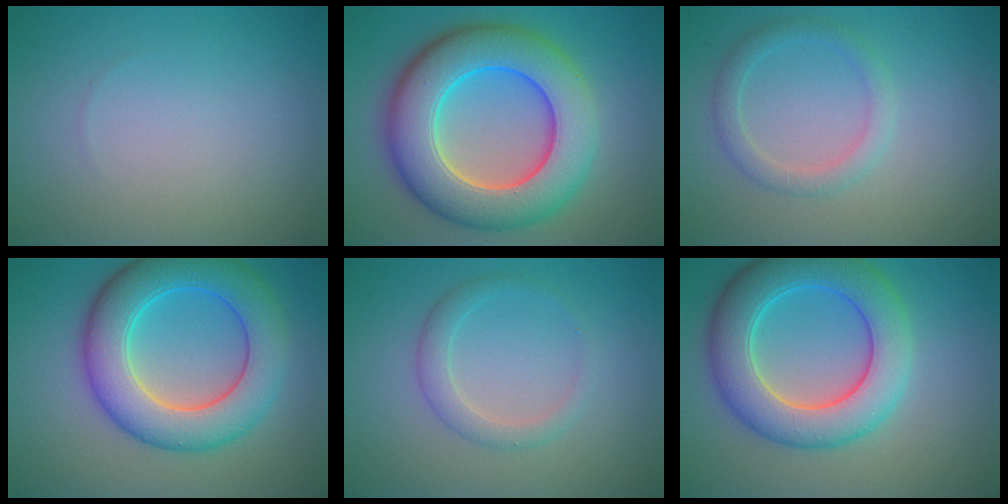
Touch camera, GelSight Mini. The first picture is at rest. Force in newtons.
{"total": 11.4, "press": 11.4, "slide": 0.3}
{"total": 2.2, "press": 2.1, "slide": 0.2}
{"total": 9.0, "press": 9.0, "slide": 0.2}
{"total": 2.1, "press": 2.1, "slide": 0.1}
{"total": 8.3, "press": 8.2, "slide": 0.5}